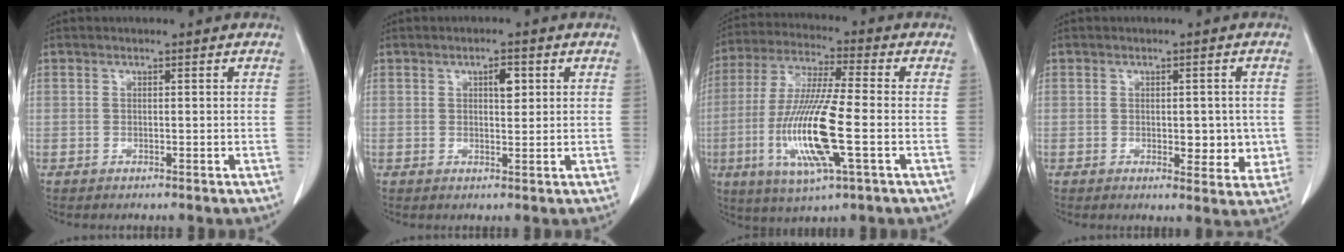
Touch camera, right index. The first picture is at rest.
{"total": 2.6, "force": [0.9, 1.0, 2.2], "torque": [-0.035, -0.001, 0.015]}
{"total": 15.2, "force": [-3.5, 1.4, 14.7], "torque": [-0.302, -0.014, -0.065]}
{"total": 5.1, "force": [-0.4, 2.7, 4.3], "torque": [-0.038, -0.003, 0.002]}